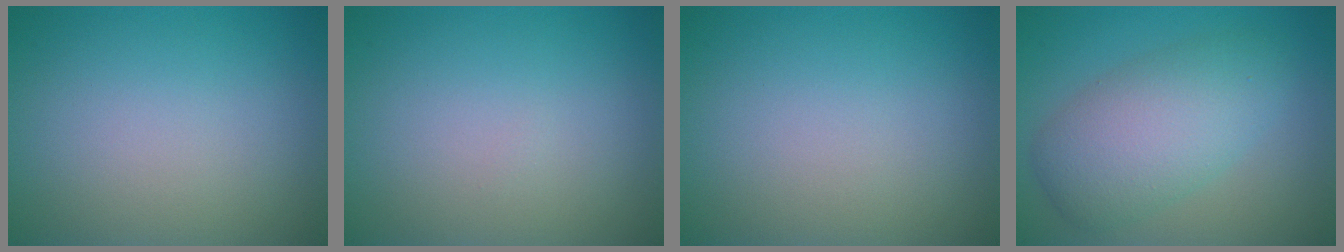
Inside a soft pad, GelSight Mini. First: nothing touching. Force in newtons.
{"total": 0.0}
{"total": 0.0}
{"total": 6.2, "press": 6.2, "slide": 0.2}